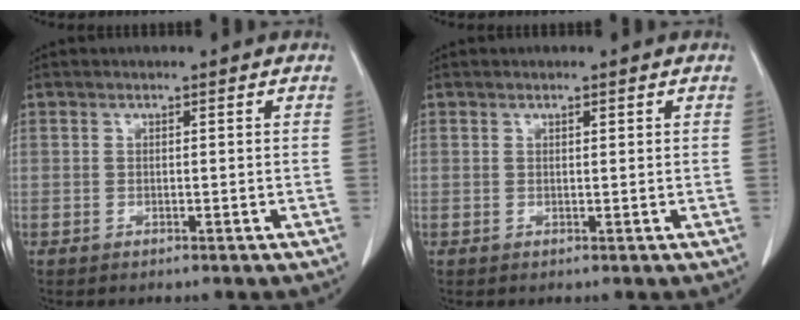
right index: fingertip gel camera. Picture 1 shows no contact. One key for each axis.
{"total": 0.5, "fx": 0.4, "fy": 0.0, "fz": 0.4, "tx": -0.010, "ty": -0.002, "tz": 0.007}